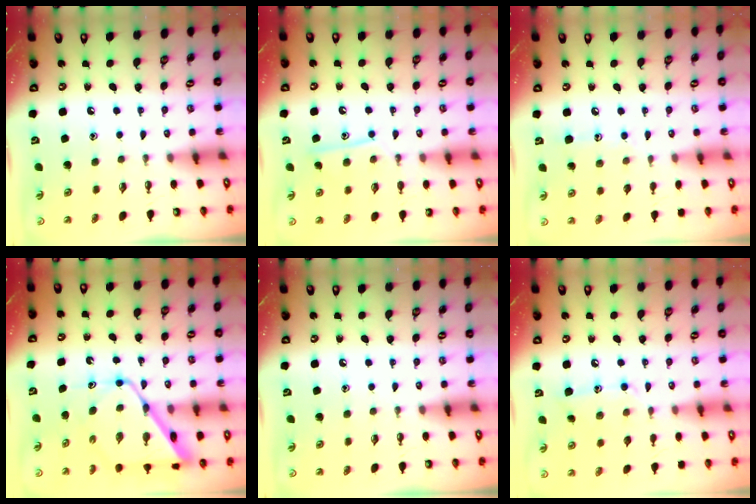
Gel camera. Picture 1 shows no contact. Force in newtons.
{"total": 10.9, "press": 10.9, "slide": 0.8}
{"total": 6.5, "press": 6.5, "slide": 0.6}
{"total": 12.7, "press": 12.7, "slide": 0.8}
{"total": 0.0}
{"total": 9.6, "press": 9.6, "slide": 0.5}